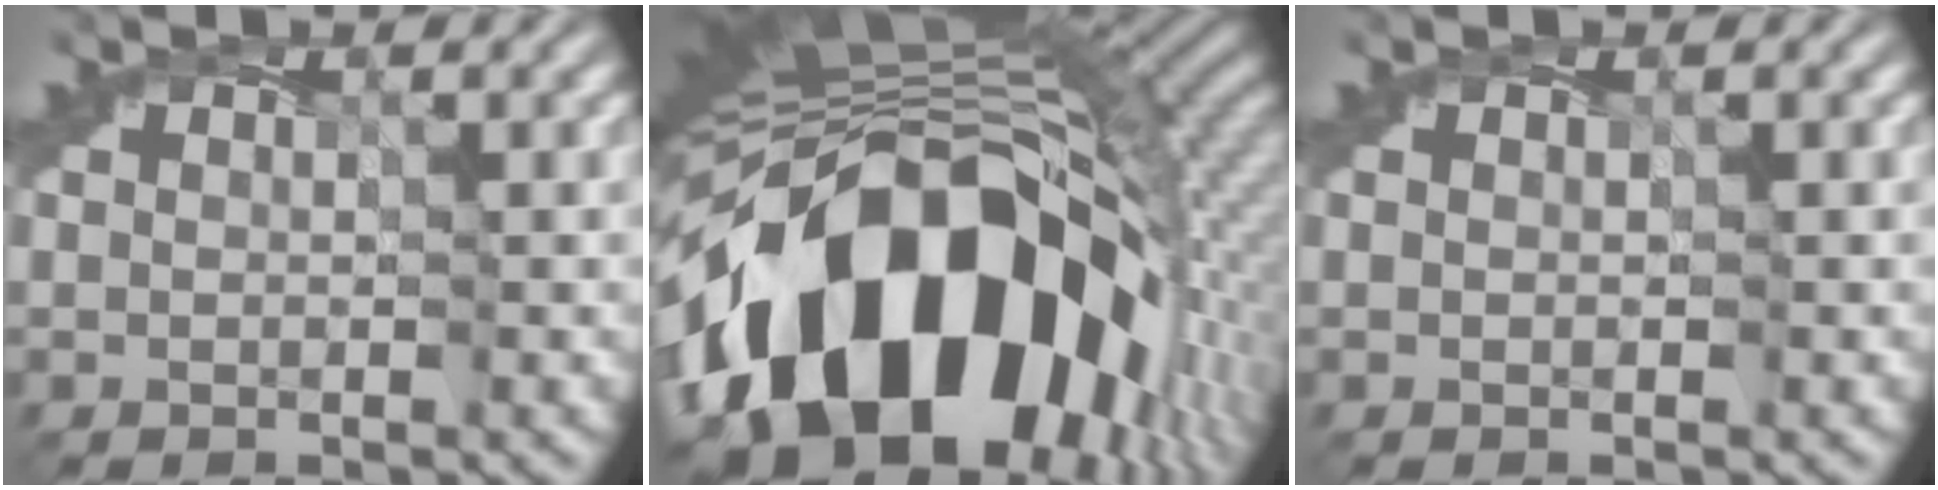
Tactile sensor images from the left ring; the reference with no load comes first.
{"total": 19.4, "force": [-6.5, 11.7, 14.1], "torque": [-0.257, -0.024, -0.097]}
{"total": 0.0}